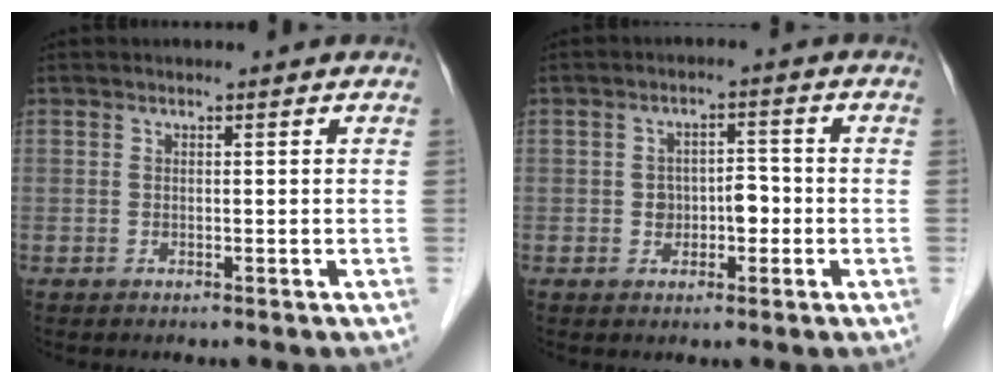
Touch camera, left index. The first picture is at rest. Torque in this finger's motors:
{"motor_torque": [0.14, 0.04, 0.07, 0.04]}